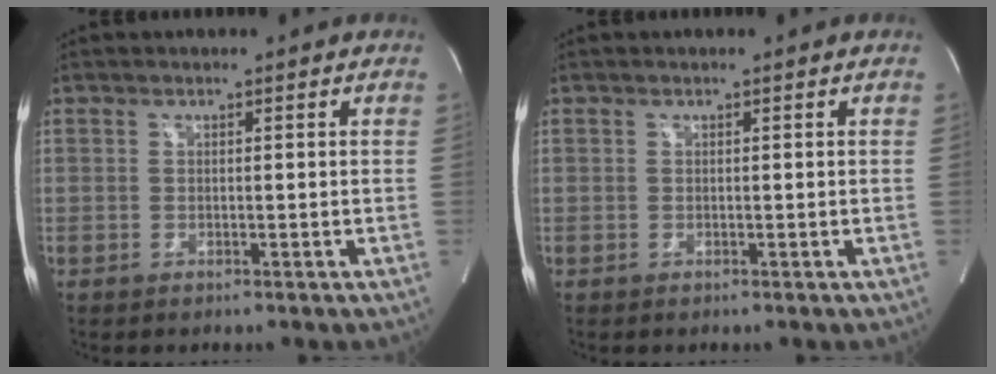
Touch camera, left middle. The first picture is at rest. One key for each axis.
{"total": 0.0}